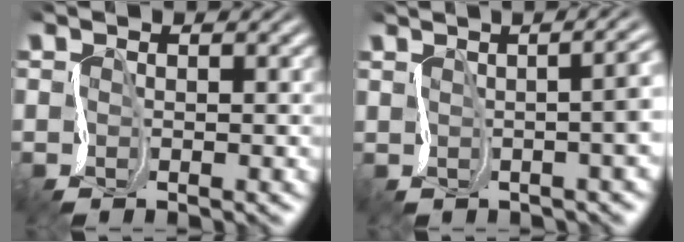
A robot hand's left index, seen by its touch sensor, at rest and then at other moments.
{"total": 7.8, "force": [0.9, 3.8, 6.7], "torque": [-0.013, 0.031, -0.002]}